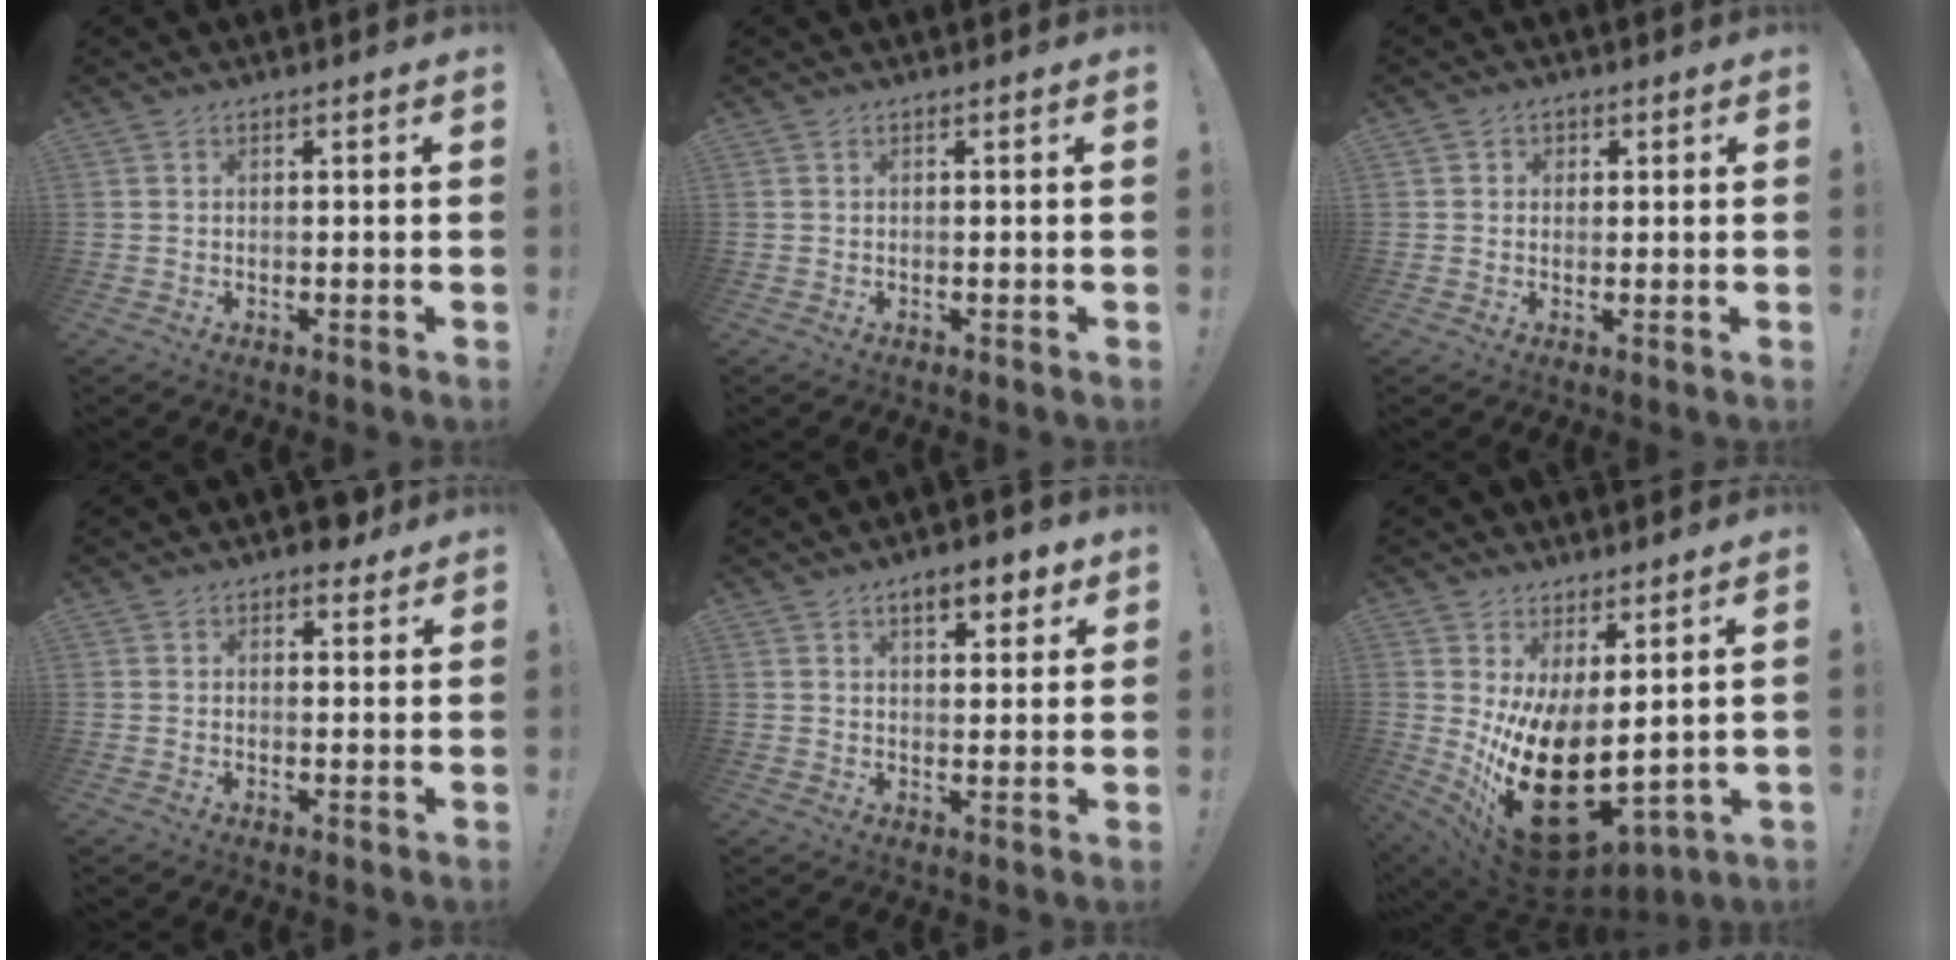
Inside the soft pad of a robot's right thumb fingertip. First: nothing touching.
{"total": 0.0}
{"total": 1.9, "force": [0.4, 1.8, 0.4], "torque": [0.003, 0.000, 0.004]}
{"total": 3.5, "force": [2.8, 1.7, 1.3], "torque": [0.007, -0.017, 0.046]}
{"total": 6.7, "force": [4.2, 2.7, 4.5], "torque": [-0.052, -0.017, 0.069]}
{"total": 20.2, "force": [-1.9, 10.3, 17.3], "torque": [-0.286, -0.020, -0.003]}